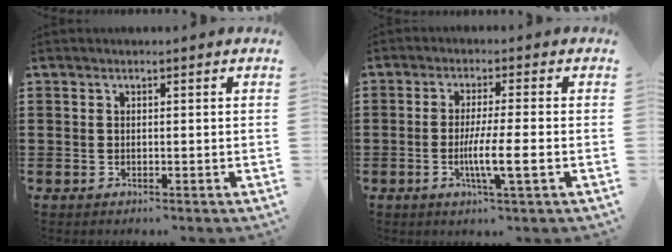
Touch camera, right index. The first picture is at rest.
{"total": 6.3, "force": [-1.6, 0.3, 6.1], "torque": [-0.116, -0.015, -0.031]}